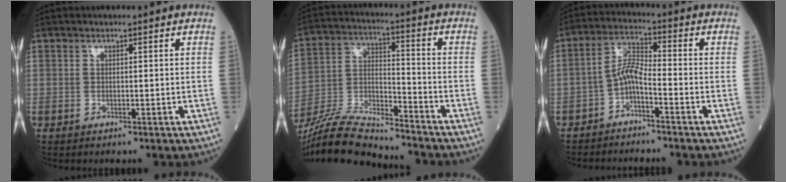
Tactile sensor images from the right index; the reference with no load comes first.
{"total": 14.4, "force": [-13.6, 1.0, 4.4], "torque": [-0.086, 0.006, -0.254]}
{"total": 4.6, "force": [-2.5, 1.0, 3.7], "torque": [-0.074, 0.012, -0.051]}